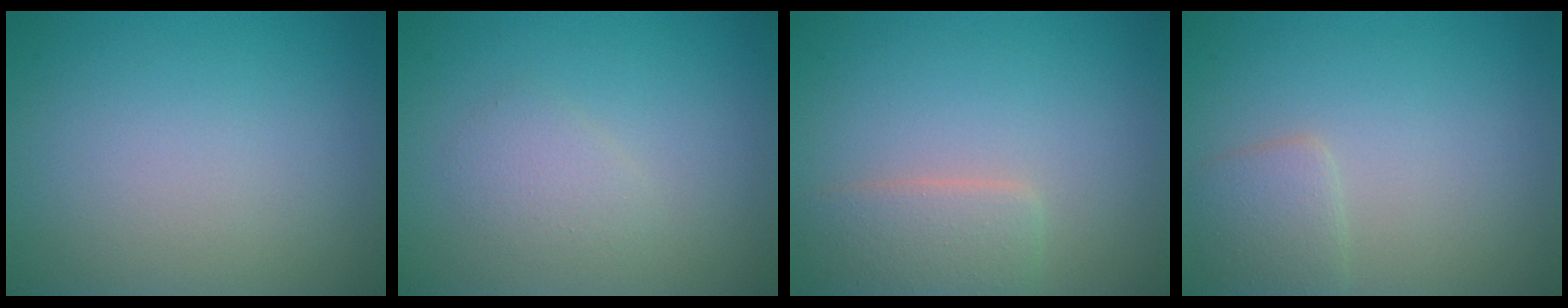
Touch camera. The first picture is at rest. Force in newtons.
{"total": 1.6, "press": 1.6, "slide": 0.1}
{"total": 2.8, "press": 2.8, "slide": 0.2}
{"total": 1.9, "press": 1.9, "slide": 0.1}